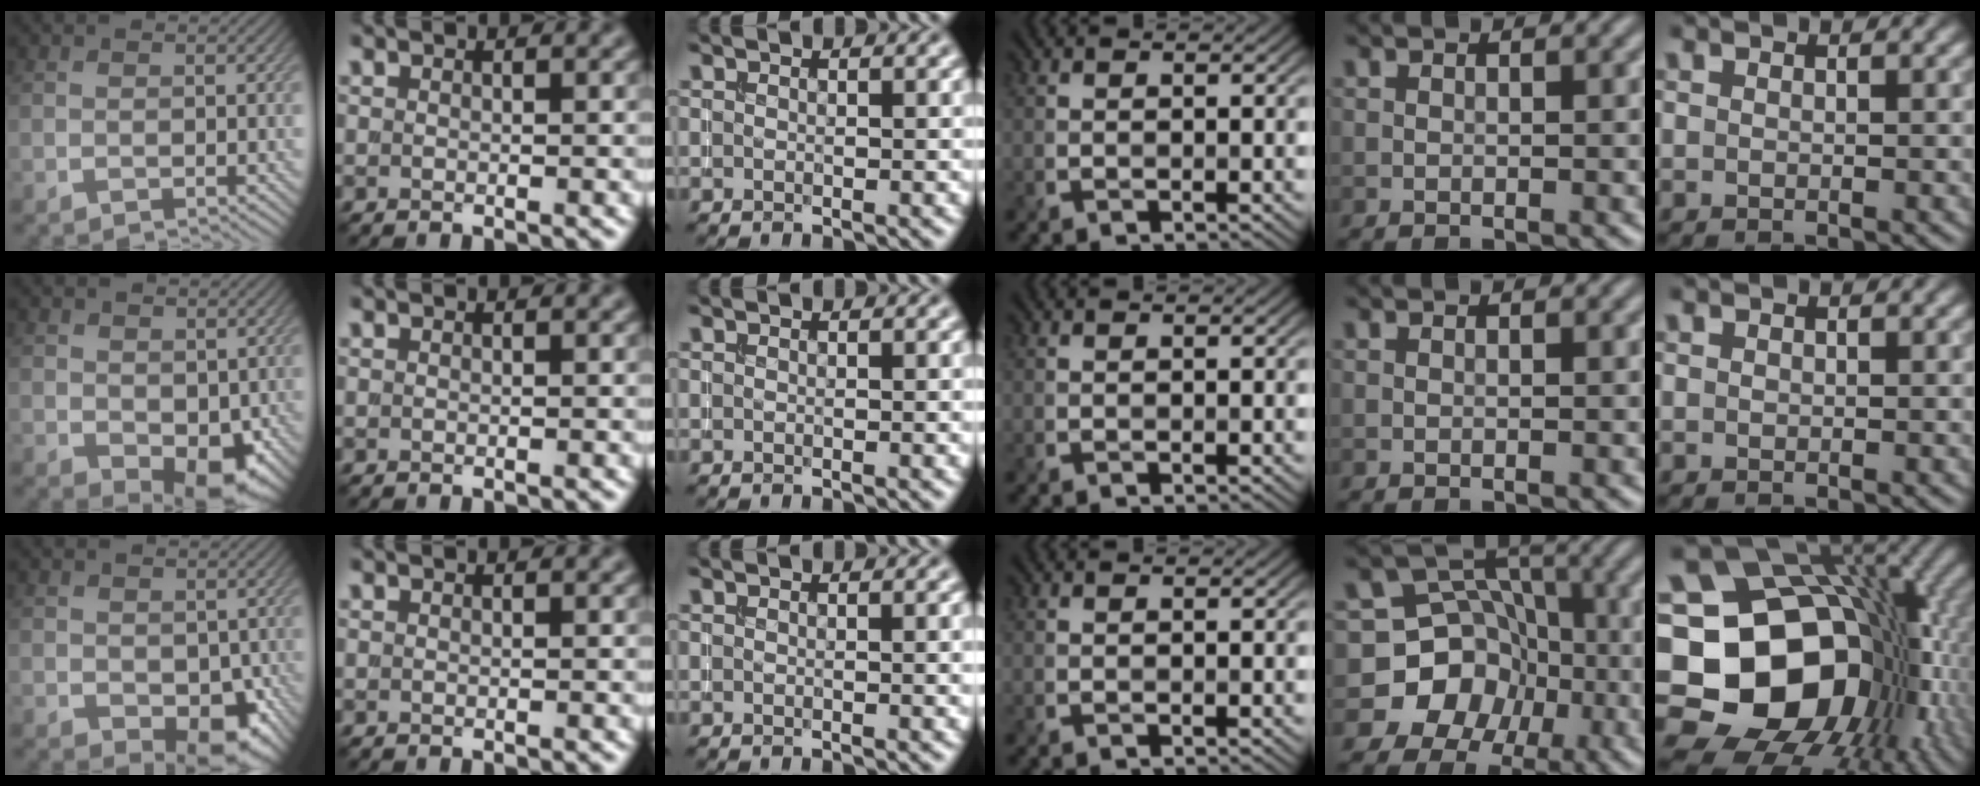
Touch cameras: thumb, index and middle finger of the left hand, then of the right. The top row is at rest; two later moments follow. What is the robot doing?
{"motion": "extract", "object": "drawer"}